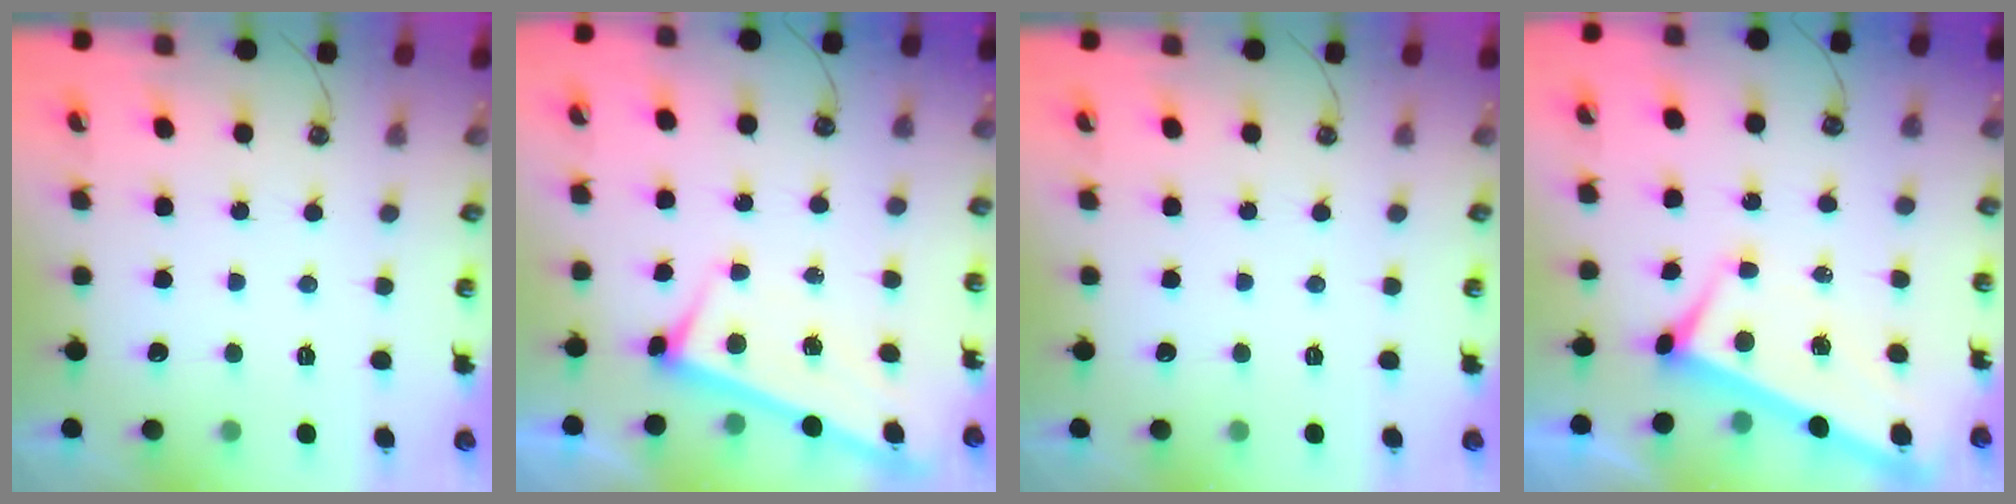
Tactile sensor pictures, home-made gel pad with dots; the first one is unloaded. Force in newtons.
{"total": 3.1, "press": 3.1, "slide": 0.1}
{"total": 0.0}
{"total": 1.9, "press": 1.9, "slide": 0.5}